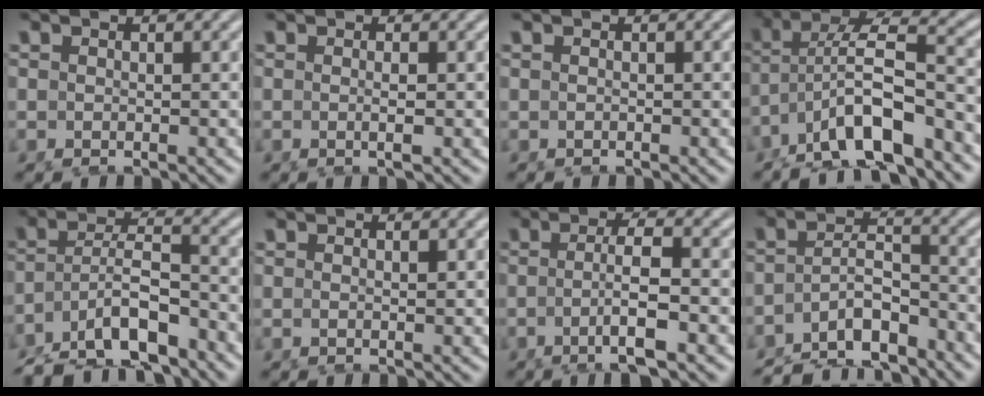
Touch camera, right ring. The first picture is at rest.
{"total": 1.2, "force": [-0.2, -0.6, 1.0], "torque": [-0.015, 0.001, -0.003]}
{"total": 0.0}
{"total": 6.8, "force": [-0.1, 4.2, 5.3], "torque": [-0.116, -0.015, 0.004]}
{"total": 7.4, "force": [-4.5, 4.0, 4.1], "torque": [-0.085, -0.031, -0.064]}
{"total": 0.7, "force": [0.1, -0.5, 0.5], "torque": [-0.005, -0.002, 0.003]}
{"total": 3.9, "force": [-1.2, -0.3, 3.7], "torque": [-0.057, -0.005, -0.016]}
{"total": 8.0, "force": [-6.5, 3.6, 2.8], "torque": [-0.046, -0.026, -0.103]}